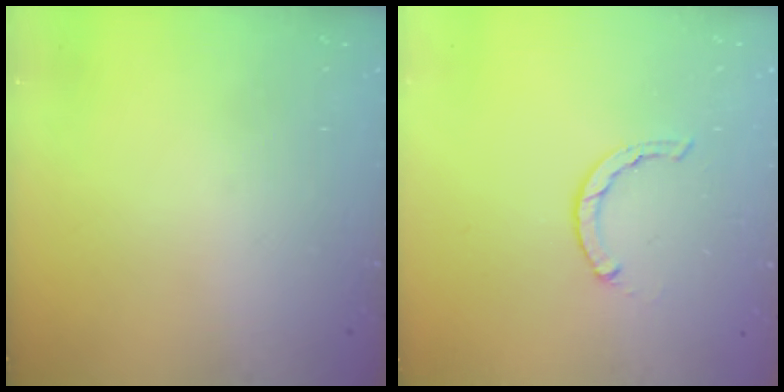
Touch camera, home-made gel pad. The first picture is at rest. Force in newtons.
{"total": 1.2, "press": 1.2, "slide": 0.2}